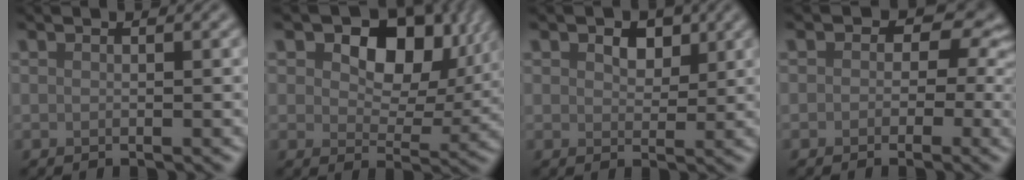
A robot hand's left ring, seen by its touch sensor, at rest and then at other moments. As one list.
[{"total": 9.5, "force": [3.7, 6.0, 6.4], "torque": [-0.102, -0.005, 0.055]}, {"total": 2.7, "force": [1.3, 1.7, 1.5], "torque": [-0.027, -0.001, 0.016]}, {"total": 3.9, "force": [0.3, 3.1, 2.4], "torque": [-0.008, 0.006, 0.000]}]